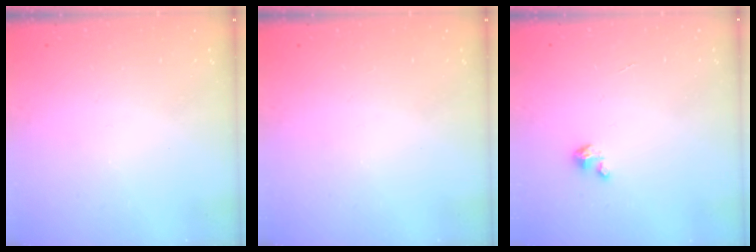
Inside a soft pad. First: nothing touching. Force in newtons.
{"total": 0.0}
{"total": 2.7, "press": 2.7, "slide": 0.1}